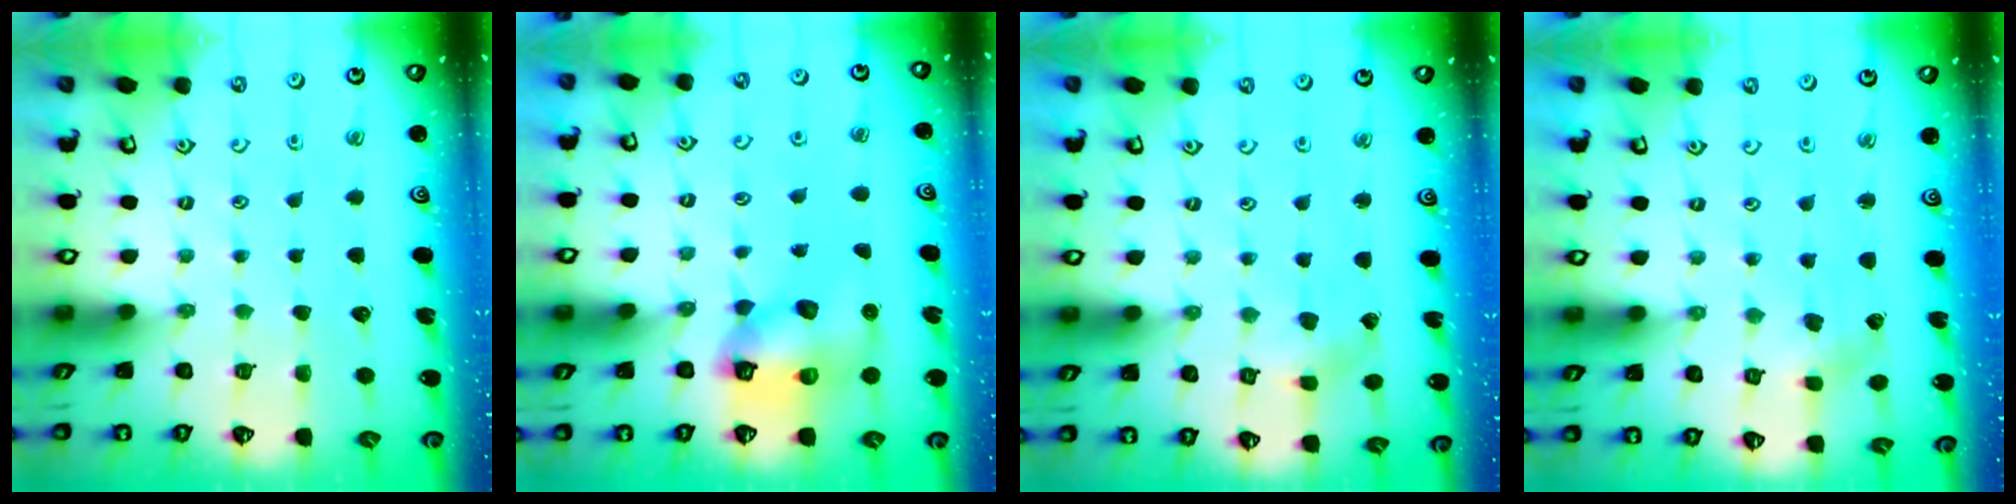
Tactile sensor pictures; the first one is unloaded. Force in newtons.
{"total": 10.6, "press": 10.4, "slide": 1.8}
{"total": 1.6, "press": 1.6, "slide": 0.1}
{"total": 2.6, "press": 2.6, "slide": 0.5}